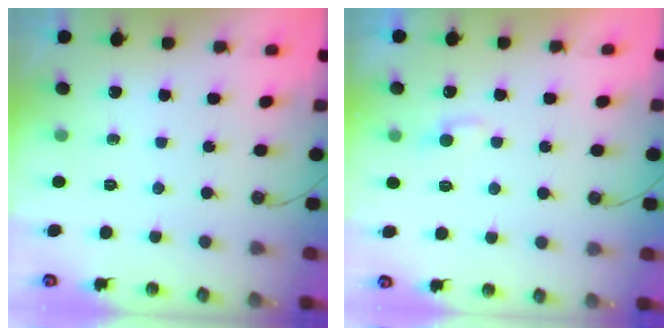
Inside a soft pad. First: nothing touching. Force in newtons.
{"total": 1.8, "press": 1.7, "slide": 0.5}